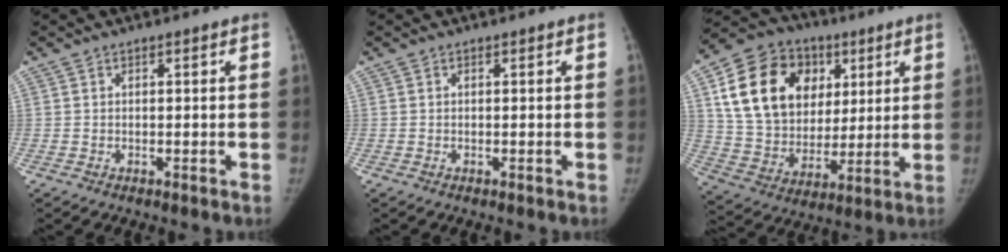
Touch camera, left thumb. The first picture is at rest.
{"total": 0.0}
{"total": 22.9, "force": [7.7, 17.4, 12.8], "torque": [-0.212, 0.003, 0.141]}